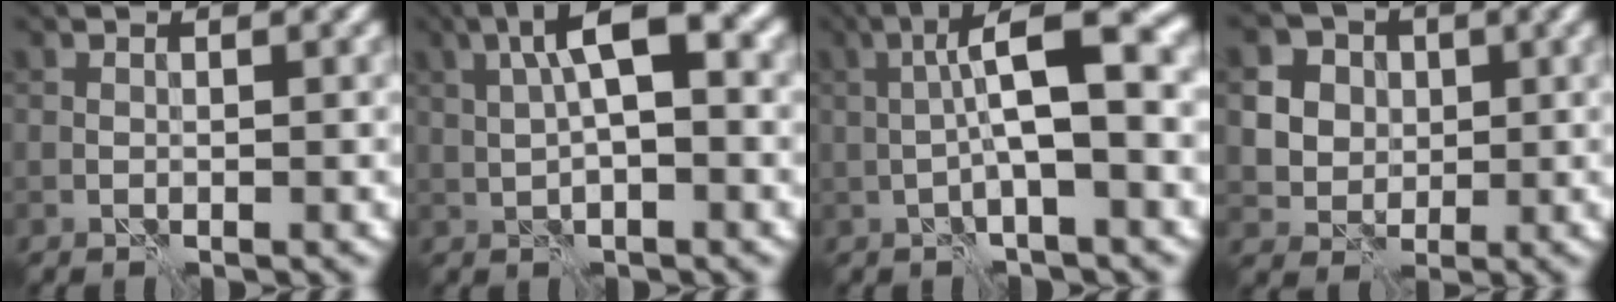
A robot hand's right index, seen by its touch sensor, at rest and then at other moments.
{"total": 6.3, "force": [1.2, 2.1, 5.8], "torque": [-0.102, 0.016, 0.012]}
{"total": 7.3, "force": [0.2, 1.6, 7.1], "torque": [-0.117, 0.023, -0.005]}
{"total": 8.8, "force": [2.7, 7.7, 3.3], "torque": [-0.079, 0.021, 0.039]}